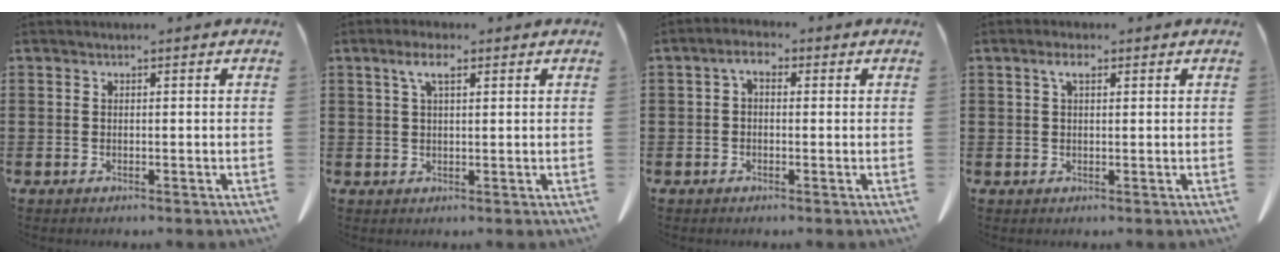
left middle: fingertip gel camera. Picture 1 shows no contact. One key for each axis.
{"total": 4.0, "fx": 1.9, "fy": 1.1, "fz": 3.3, "tx": -0.071, "ty": 0.007, "tz": 0.033}
{"total": 2.6, "fx": -0.5, "fy": 1.3, "fz": 2.2, "tx": -0.046, "ty": 0.010, "tz": -0.012}
{"total": 2.5, "fx": 1.1, "fy": 1.0, "fz": 2.1, "tx": -0.046, "ty": 0.005, "tz": 0.018}